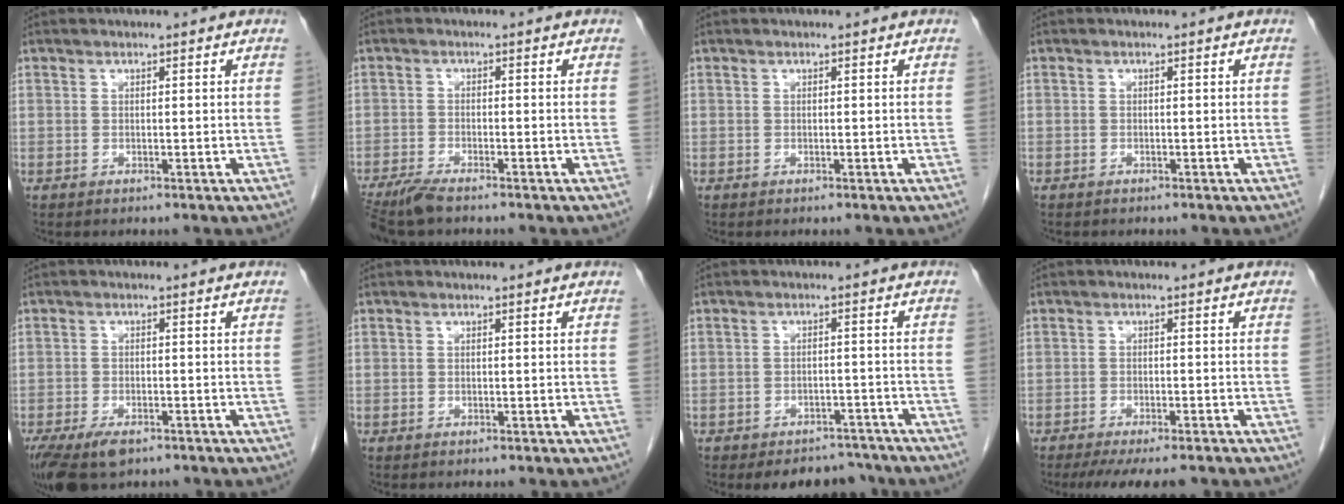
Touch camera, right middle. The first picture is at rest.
{"total": 5.1, "force": [-4.2, 0.7, 2.7], "torque": [-0.051, -0.013, -0.078]}
{"total": 0.0}
{"total": 0.8, "force": [-0.6, 0.4, 0.0], "torque": [-0.011, 0.001, -0.012]}
{"total": 7.6, "force": [-5.2, 3.3, 4.6], "torque": [-0.086, -0.012, -0.086]}
{"total": 0.0}
{"total": 6.8, "force": [-6.0, 3.0, 1.2], "torque": [0.005, 0.007, -0.078]}
{"total": 8.9, "force": [-7.3, 1.8, 4.8], "torque": [-0.060, -0.012, -0.104]}